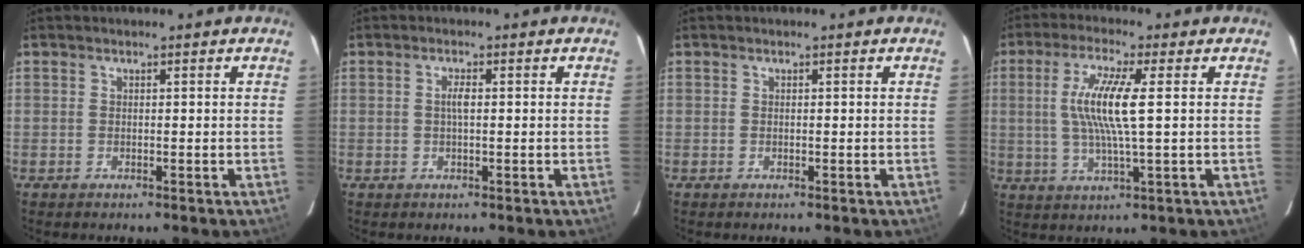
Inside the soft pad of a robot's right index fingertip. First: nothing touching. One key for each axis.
{"total": 1.7, "fx": 0.1, "fy": 0.3, "fz": 1.6, "tx": -0.031, "ty": 0.003, "tz": 0.000}
{"total": 0.0}
{"total": 9.8, "fx": 1.2, "fy": 0.4, "fz": 9.7, "tx": -0.189, "ty": -0.002, "tz": 0.024}